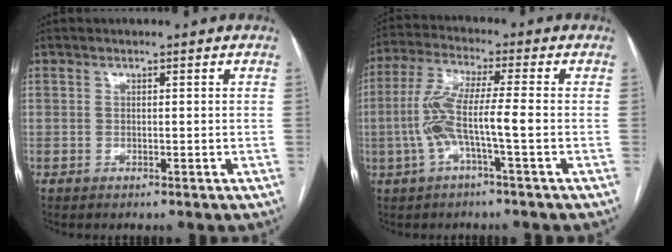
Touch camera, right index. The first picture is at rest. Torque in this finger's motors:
{"motor_torque": [0.40, -0.23, 0.34, 0.19]}